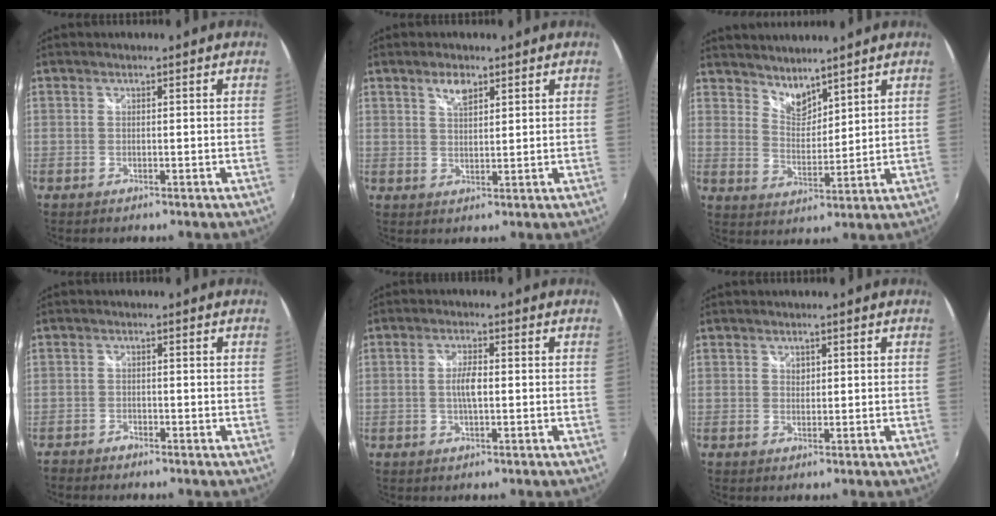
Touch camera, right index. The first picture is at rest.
{"total": 3.5, "force": [2.3, 1.5, 2.2], "torque": [-0.037, 0.005, 0.042]}
{"total": 5.8, "force": [5.3, 1.7, 1.7], "torque": [-0.018, -0.001, 0.098]}
{"total": 2.0, "force": [-1.9, 0.6, 0.2], "torque": [-0.014, -0.004, -0.037]}
{"total": 3.4, "force": [-0.2, 1.1, 3.3], "torque": [-0.062, 0.002, -0.005]}
{"total": 0.9, "force": [0.5, 0.7, 0.2], "torque": [-0.001, 0.003, 0.008]}